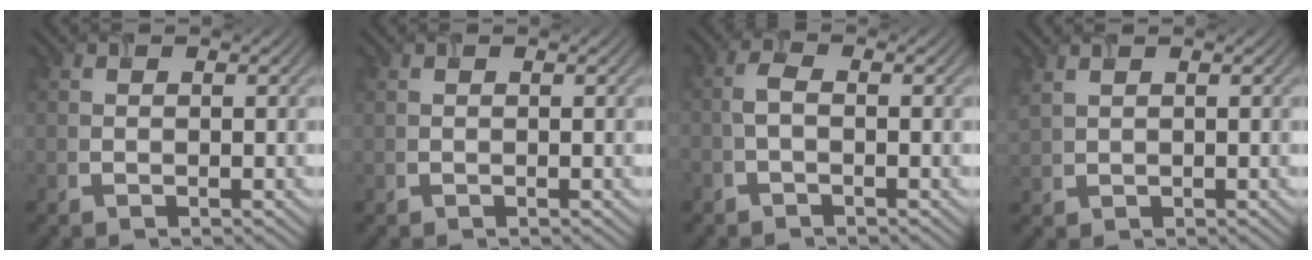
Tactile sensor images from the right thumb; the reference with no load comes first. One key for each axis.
{"total": 0.0}
{"total": 1.7, "fx": -0.7, "fy": 0.6, "fz": 1.5, "tx": -0.035, "ty": 0.004, "tz": -0.018}
{"total": 1.6, "fx": 1.2, "fy": 0.5, "fz": 0.9, "tx": -0.027, "ty": 0.004, "tz": 0.033}